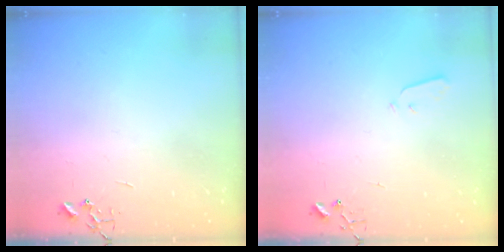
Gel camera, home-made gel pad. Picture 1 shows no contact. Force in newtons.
{"total": 2.8, "press": 2.7, "slide": 0.4}